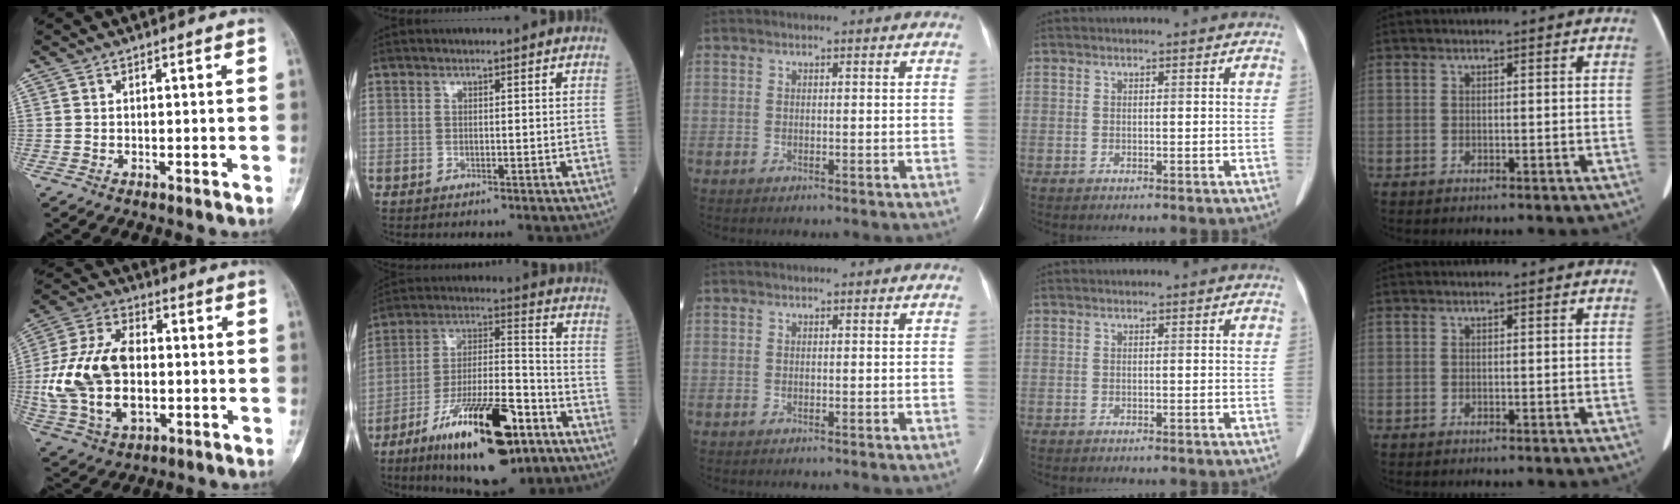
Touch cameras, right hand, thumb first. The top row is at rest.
{"thumb": {"total": 19.3, "force": [-0.8, 11.8, 15.3], "torque": [-0.310, 0.010, -0.009]}, "index": {"total": 20.7, "force": [-11.8, 5.1, 16.2], "torque": [-0.276, -0.015, -0.194]}}